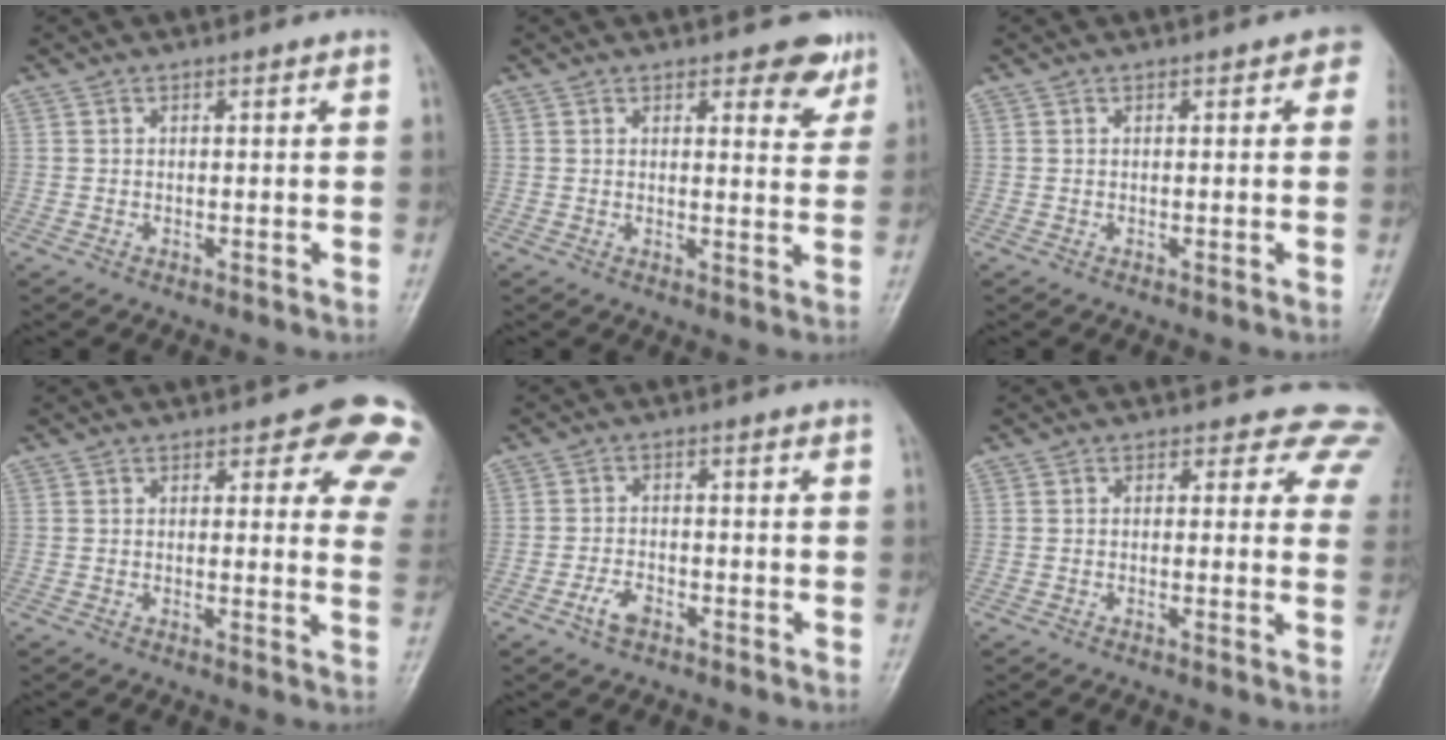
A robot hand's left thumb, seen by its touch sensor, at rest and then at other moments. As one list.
[{"total": 5.3, "force": [3.6, 2.4, 3.1], "torque": [-0.007, -0.020, 0.041]}, {"total": 2.7, "force": [0.9, 1.2, 2.2], "torque": [-0.007, 0.002, 0.002]}, {"total": 10.5, "force": [6.5, 4.1, 7.1], "torque": [-0.032, -0.029, 0.056]}, {"total": 3.4, "force": [-2.0, 1.7, 2.1], "torque": [-0.042, 0.015, -0.038]}, {"total": 7.1, "force": [5.1, 4.3, 2.5], "torque": [0.017, -0.014, 0.025]}]